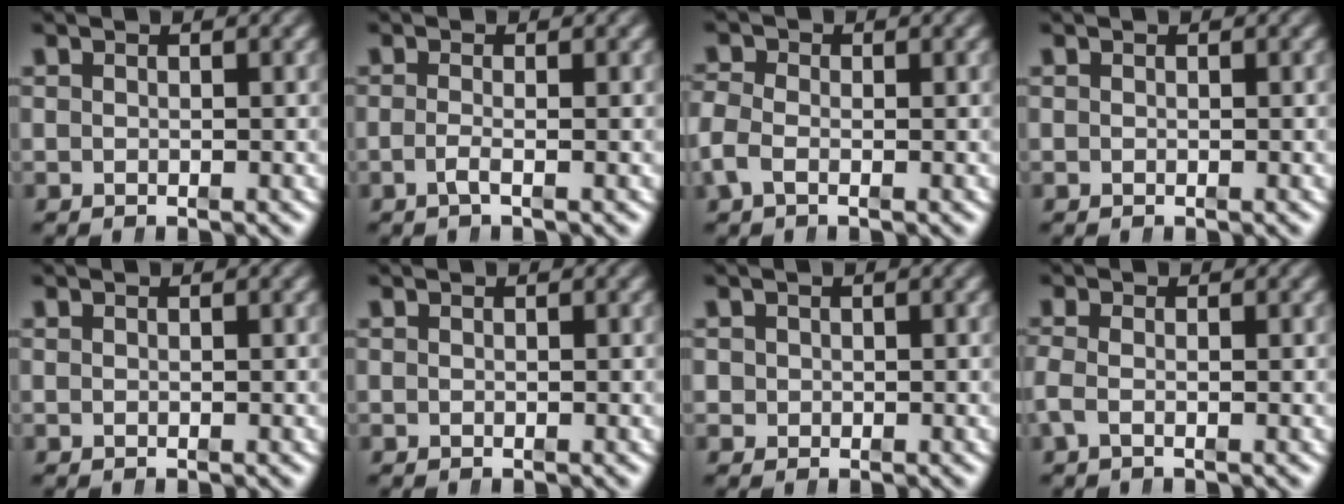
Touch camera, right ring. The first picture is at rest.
{"total": 1.5, "force": [-0.9, -0.2, 1.1], "torque": [-0.028, -0.012, -0.014]}
{"total": 2.4, "force": [-0.8, 1.8, 1.4], "torque": [-0.043, -0.011, -0.014]}
{"total": 0.0}
{"total": 0.0}
{"total": 0.0}
{"total": 1.8, "force": [0.2, 1.7, 0.5], "torque": [-0.021, -0.007, 0.005]}
{"total": 1.8, "force": [-0.6, 0.9, 1.5], "torque": [-0.046, -0.012, -0.008]}